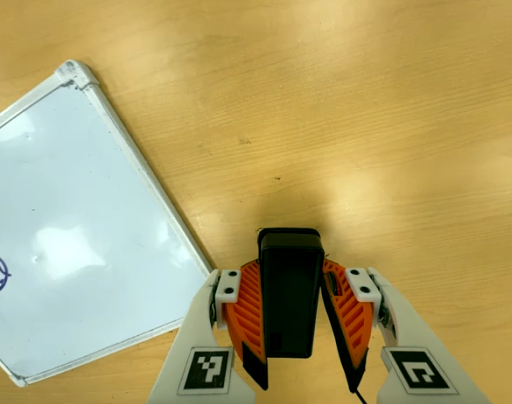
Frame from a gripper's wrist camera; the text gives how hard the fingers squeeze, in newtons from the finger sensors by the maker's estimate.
{"total": 5.3, "left": 4.2, "right": 6.5}